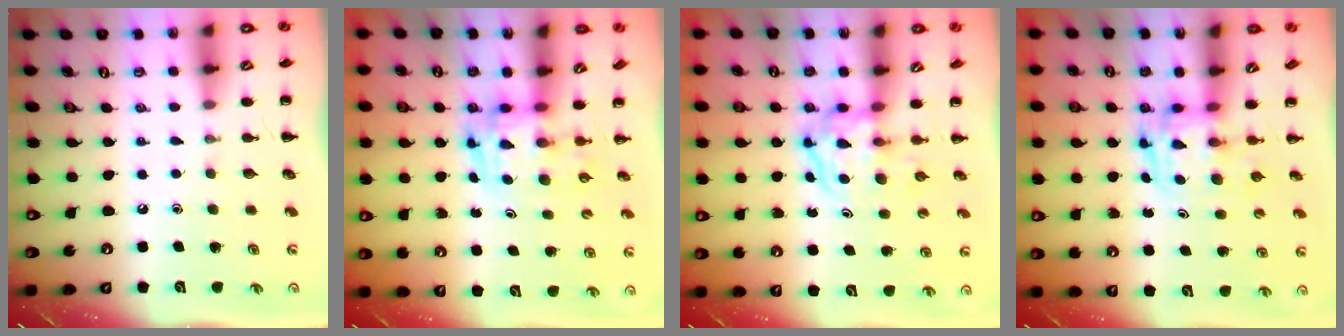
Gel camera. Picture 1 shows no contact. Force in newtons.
{"total": 3.4, "press": 3.4, "slide": 0.6}
{"total": 3.8, "press": 3.8, "slide": 0.4}
{"total": 3.1, "press": 3.1, "slide": 0.5}